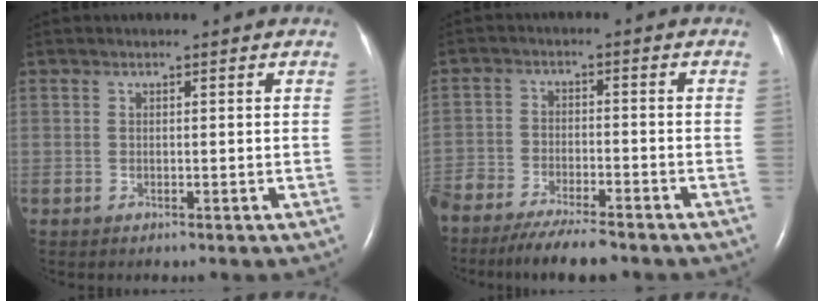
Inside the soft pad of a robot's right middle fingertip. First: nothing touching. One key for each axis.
{"total": 11.0, "fx": -9.3, "fy": 2.0, "fz": 5.5, "tx": -0.085, "ty": -0.021, "tz": -0.149}